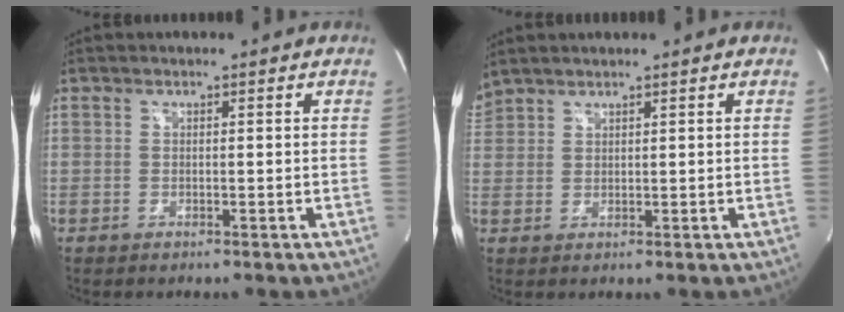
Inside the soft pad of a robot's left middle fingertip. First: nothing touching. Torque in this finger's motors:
{"motor_torque": [0.98, -0.98, 0.31, 0.09]}